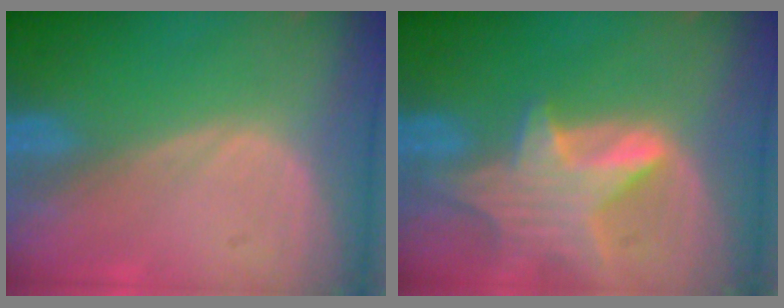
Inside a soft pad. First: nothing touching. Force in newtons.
{"total": 8.5, "press": 7.5, "slide": 3.9}